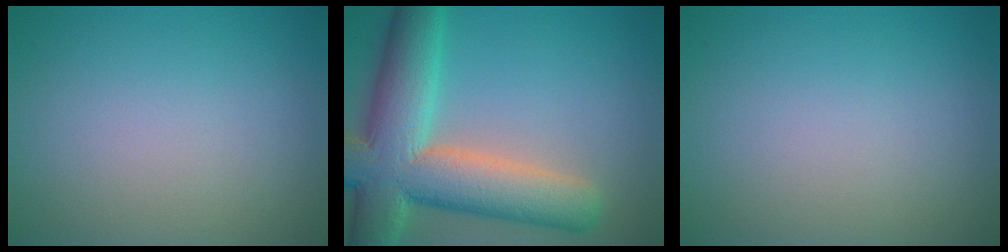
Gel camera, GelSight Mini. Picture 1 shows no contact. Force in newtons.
{"total": 11.8, "press": 11.7, "slide": 0.8}
{"total": 0.0}